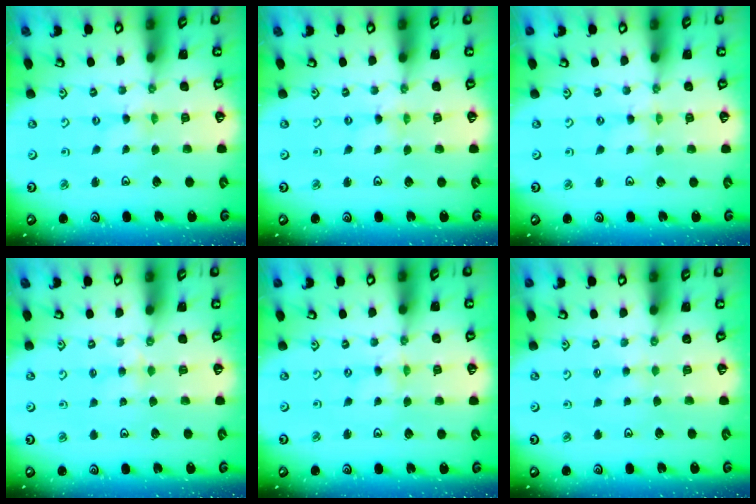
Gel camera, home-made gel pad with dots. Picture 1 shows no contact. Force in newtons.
{"total": 0.0}
{"total": 0.0}
{"total": 2.8, "press": 2.8, "slide": 0.5}
{"total": 0.0}
{"total": 1.9, "press": 1.9, "slide": 0.3}